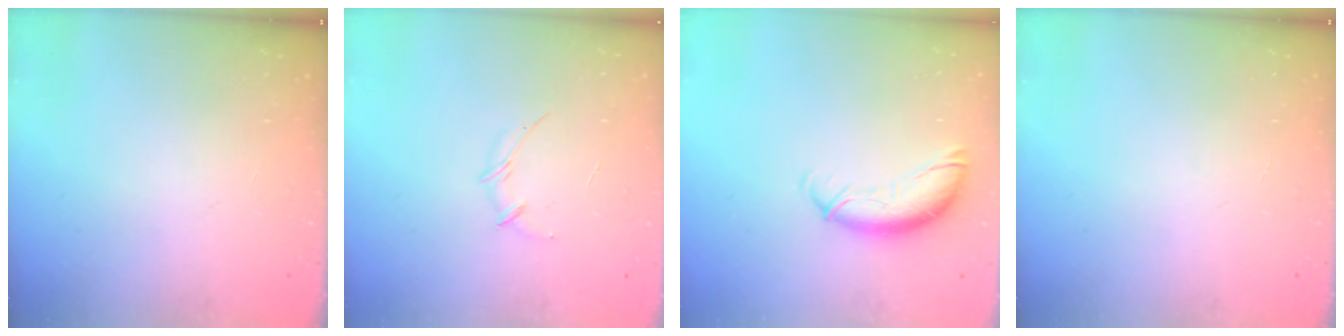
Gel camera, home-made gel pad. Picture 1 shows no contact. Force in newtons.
{"total": 4.0, "press": 3.9, "slide": 0.9}
{"total": 11.4, "press": 11.4, "slide": 0.8}
{"total": 0.0}